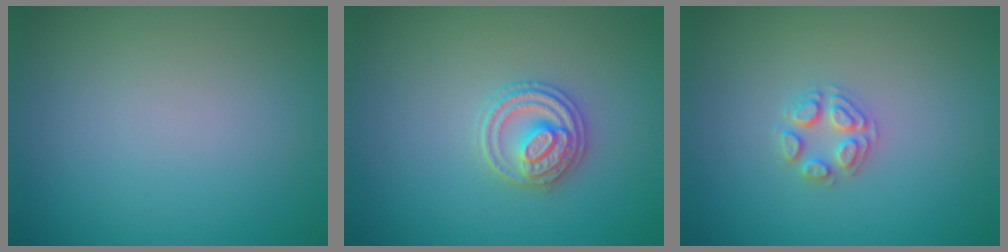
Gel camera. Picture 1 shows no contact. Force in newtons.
{"total": 2.8, "press": 2.7, "slide": 0.6}
{"total": 2.2, "press": 2.2, "slide": 0.2}